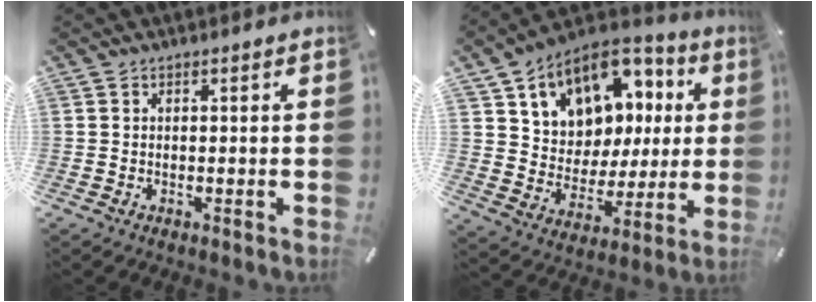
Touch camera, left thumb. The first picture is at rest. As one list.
[{"total": 13.8, "force": [7.2, 10.6, 5.2], "torque": [-0.091, -0.051, 0.133]}]